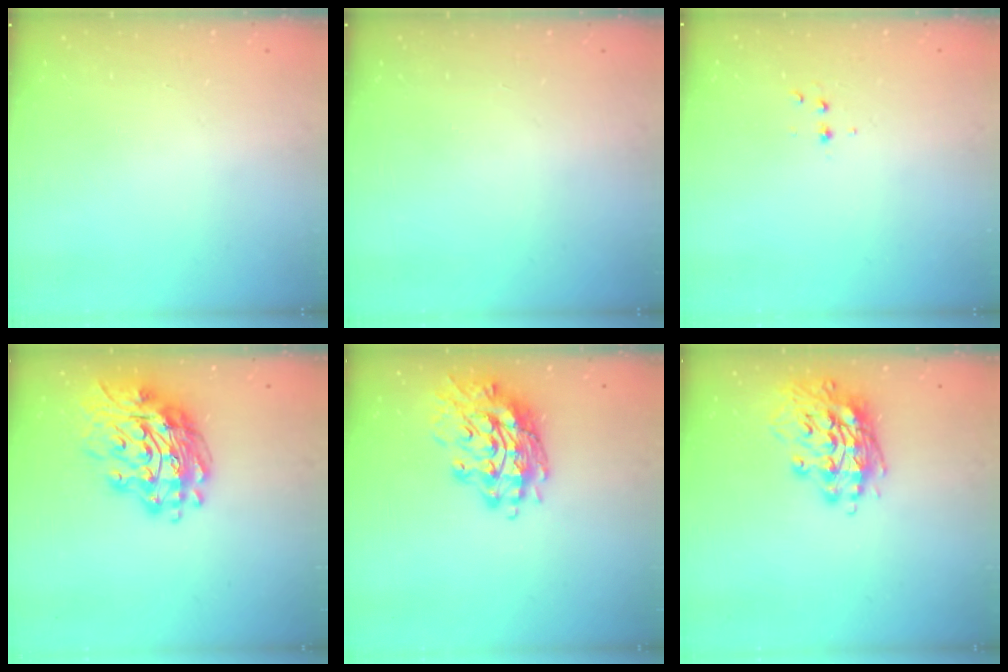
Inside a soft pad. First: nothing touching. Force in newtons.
{"total": 0.0}
{"total": 4.0, "press": 3.9, "slide": 1.0}
{"total": 17.2, "press": 17.1, "slide": 1.9}
{"total": 16.9, "press": 16.8, "slide": 1.2}
{"total": 15.7, "press": 15.5, "slide": 2.5}